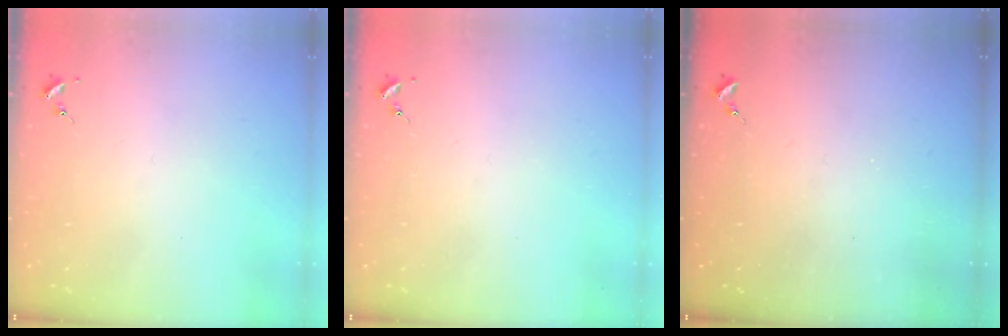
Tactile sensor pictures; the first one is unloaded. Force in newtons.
{"total": 0.0}
{"total": 0.0}